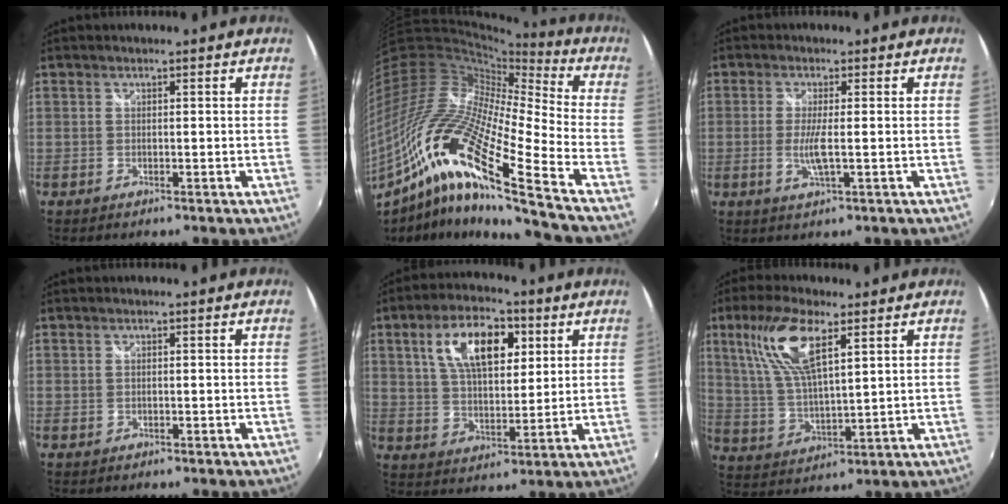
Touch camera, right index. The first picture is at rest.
{"total": 25.0, "force": [-12.0, 3.6, 21.6], "torque": [-0.364, -0.059, -0.241]}
{"total": 3.8, "force": [-0.6, 0.1, 3.8], "torque": [-0.080, -0.006, -0.014]}
{"total": 0.0}
{"total": 13.5, "force": [5.3, 6.6, 10.4], "torque": [-0.185, 0.023, 0.094]}
{"total": 12.8, "force": [6.4, 4.0, 10.3], "torque": [-0.206, 0.012, 0.133]}